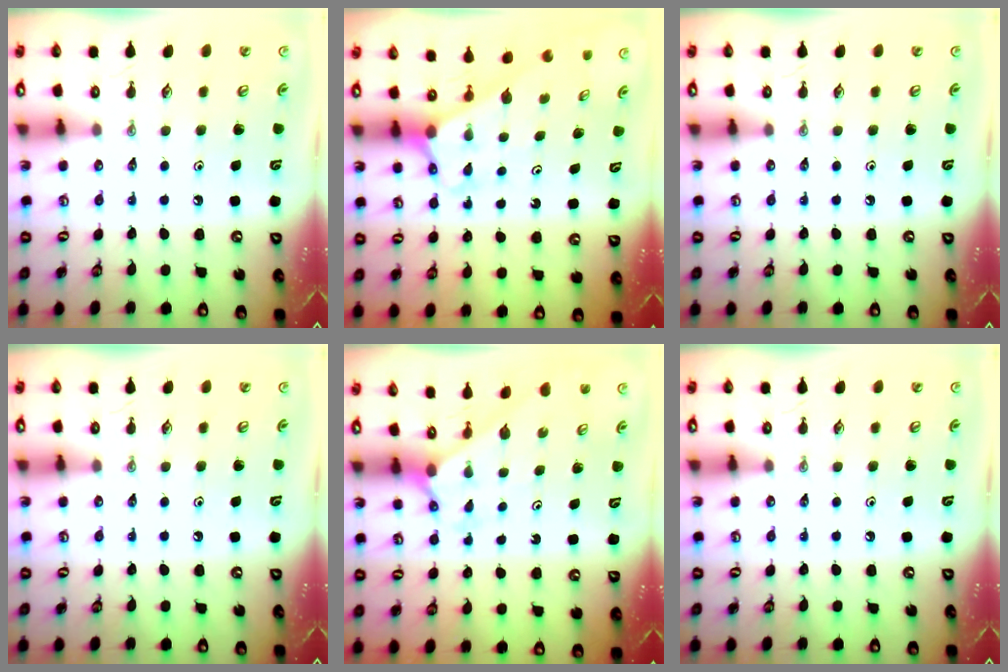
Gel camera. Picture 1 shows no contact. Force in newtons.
{"total": 2.7, "press": 2.7, "slide": 0.1}
{"total": 0.0}
{"total": 0.0}
{"total": 2.4, "press": 2.4, "slide": 0.1}
{"total": 0.0}